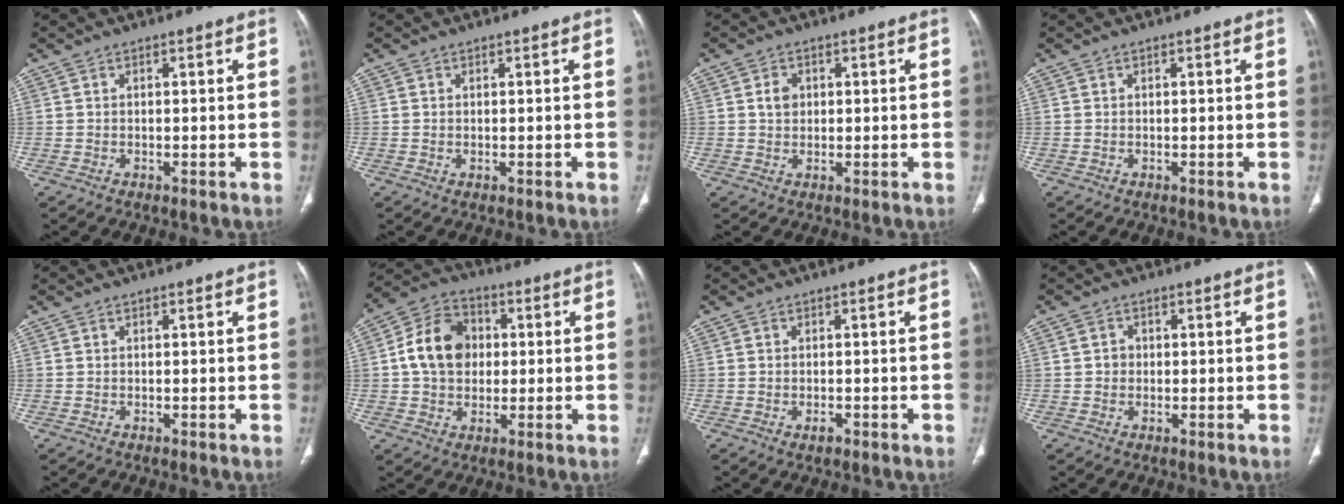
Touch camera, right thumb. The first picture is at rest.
{"total": 0.0}
{"total": 2.8, "force": [0.6, 2.3, 1.5], "torque": [-0.016, 0.002, 0.011]}
{"total": 0.0}
{"total": 0.0}
{"total": 12.4, "force": [1.2, 9.7, 7.6], "torque": [-0.115, 0.019, 0.013]}
{"total": 1.4, "force": [-0.7, 0.8, 1.0], "torque": [-0.016, 0.001, -0.009]}
{"total": 2.0, "force": [0.0, 1.8, 0.8], "torque": [-0.003, 0.006, 0.000]}